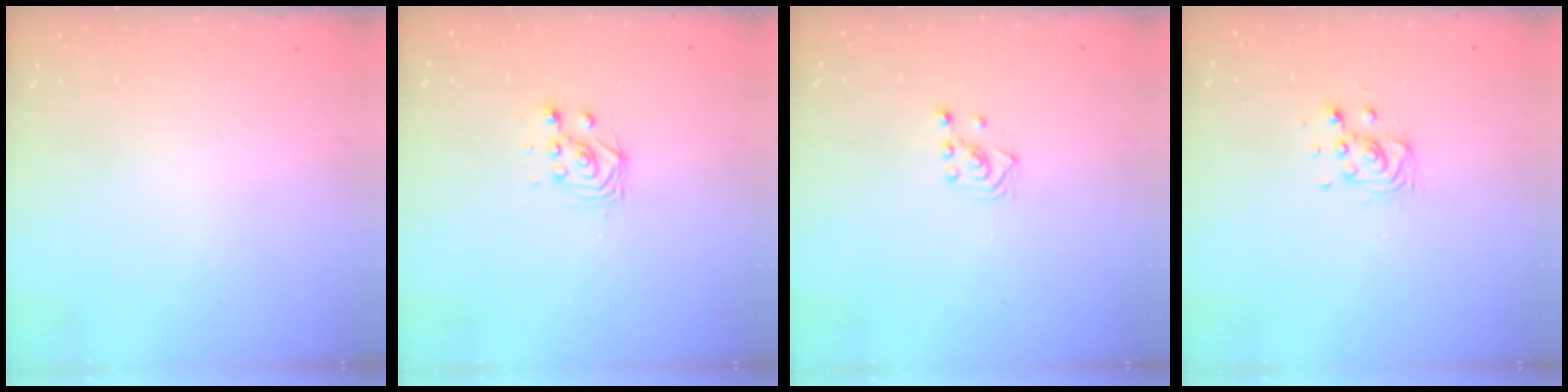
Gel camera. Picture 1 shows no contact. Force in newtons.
{"total": 2.8, "press": 2.5, "slide": 1.3}
{"total": 2.6, "press": 2.4, "slide": 0.9}
{"total": 8.3, "press": 8.0, "slide": 2.1}